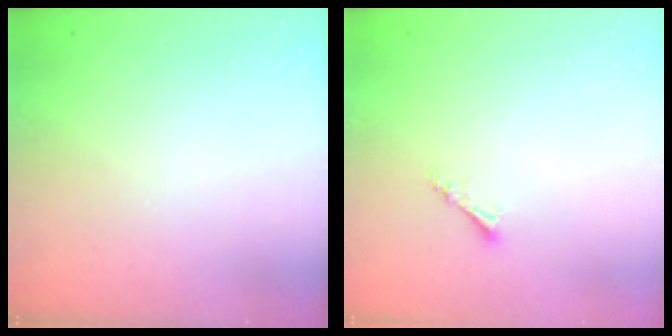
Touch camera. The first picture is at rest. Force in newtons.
{"total": 3.0, "press": 2.9, "slide": 0.6}